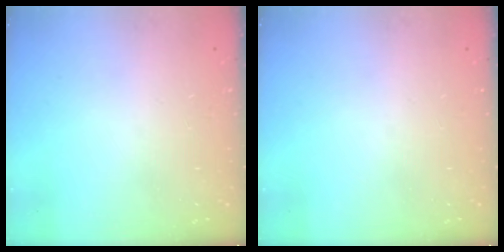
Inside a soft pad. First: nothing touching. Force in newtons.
{"total": 0.0}